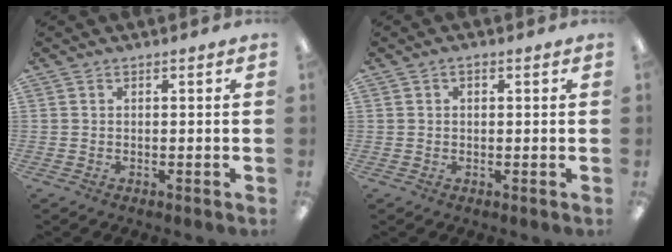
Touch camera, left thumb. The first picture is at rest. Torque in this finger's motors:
{"motor_torque": [0.00, -0.10, -0.18, 0.33, 0.07]}